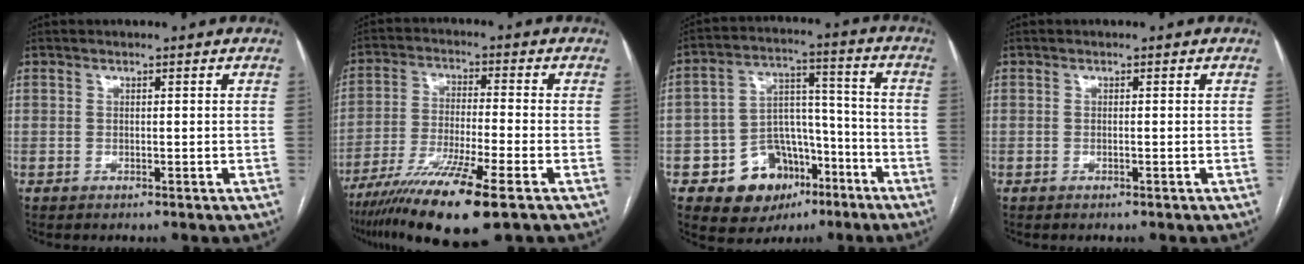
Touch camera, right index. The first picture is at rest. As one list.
[{"total": 13.7, "force": [-8.5, 0.4, 10.7], "torque": [-0.209, -0.037, -0.153]}, {"total": 12.6, "force": [-6.5, 9.2, 5.6], "torque": [-0.073, 0.043, -0.092]}, {"total": 0.0}]